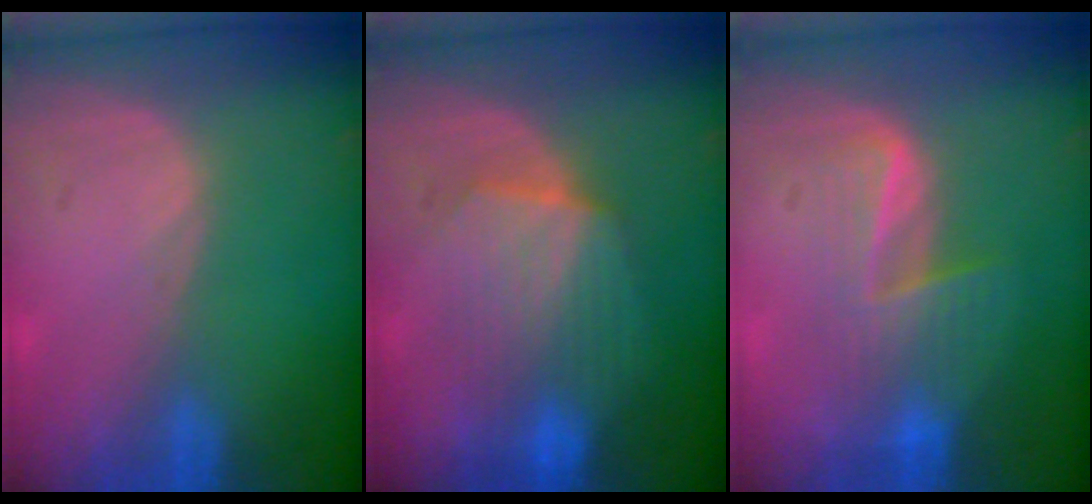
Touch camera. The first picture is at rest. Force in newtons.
{"total": 7.3, "press": 7.2, "slide": 0.7}
{"total": 6.0, "press": 5.7, "slide": 1.8}